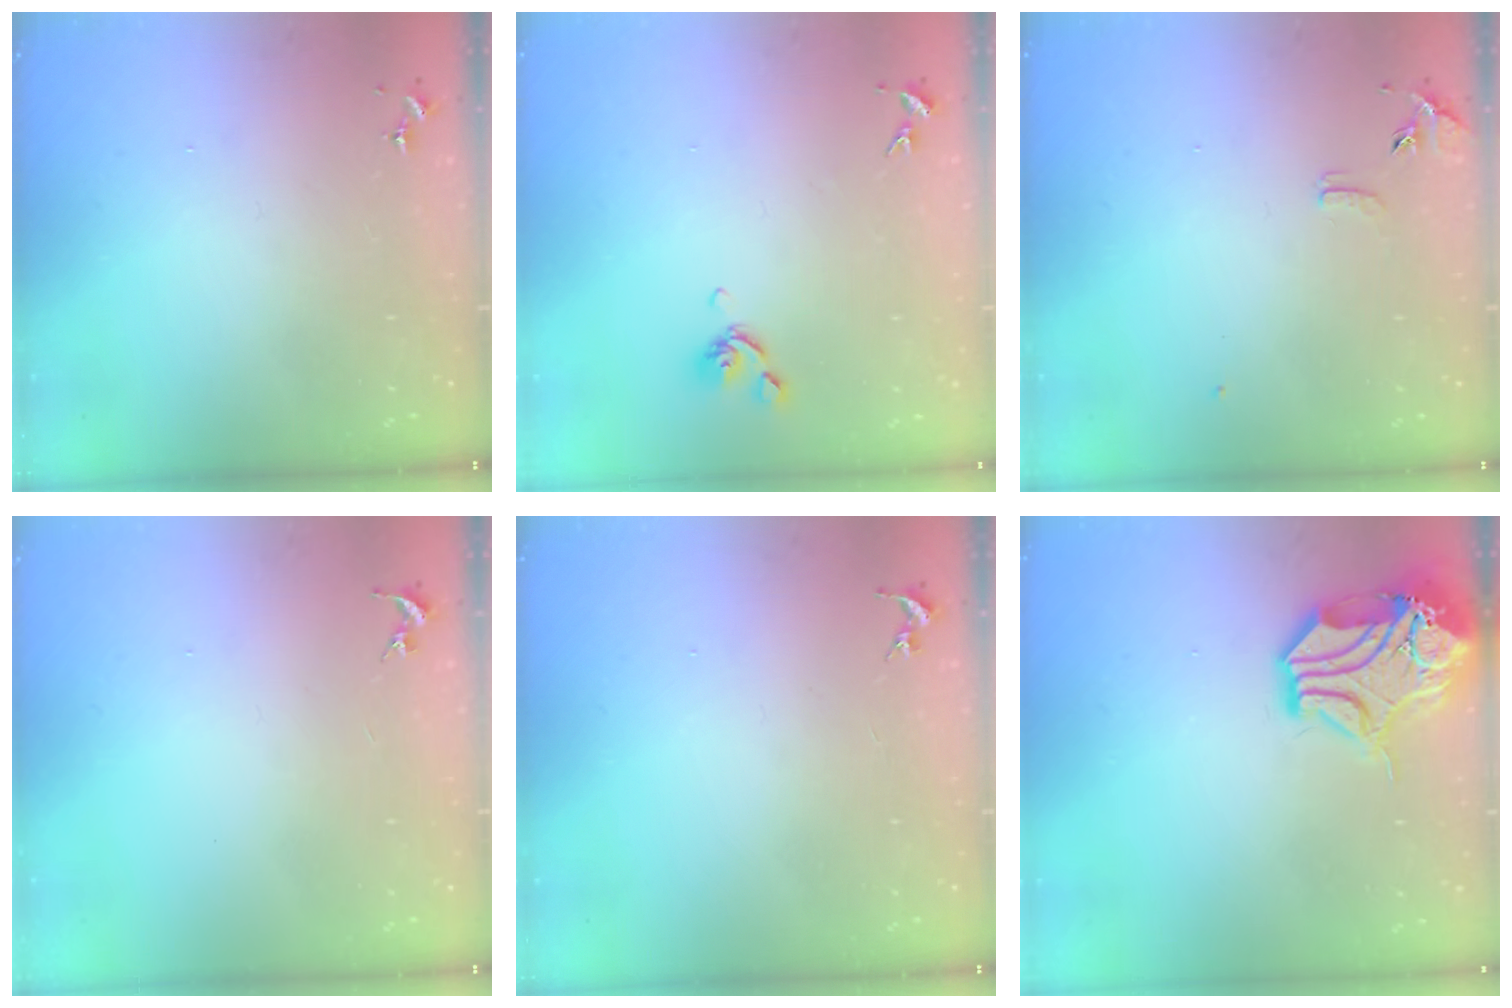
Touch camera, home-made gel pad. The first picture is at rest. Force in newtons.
{"total": 6.7, "press": 6.6, "slide": 1.5}
{"total": 6.9, "press": 6.9, "slide": 0.6}
{"total": 0.0}
{"total": 0.0}
{"total": 15.9, "press": 15.7, "slide": 2.2}